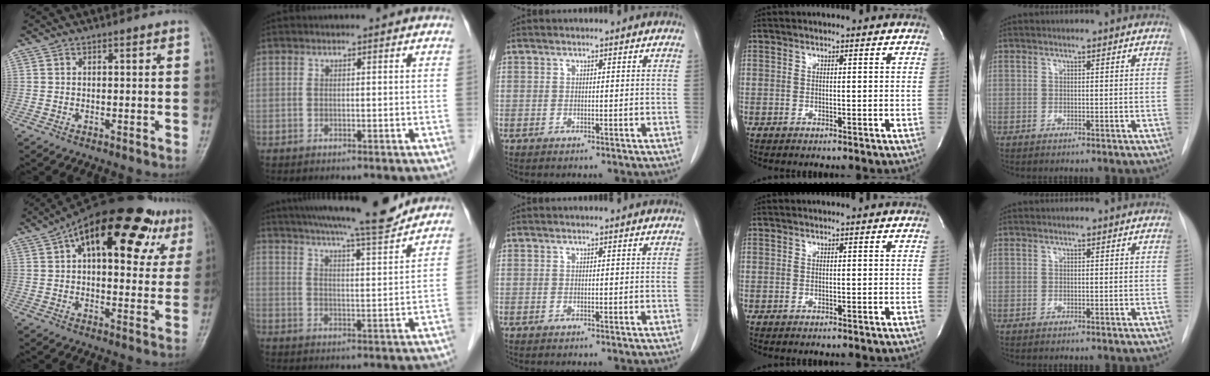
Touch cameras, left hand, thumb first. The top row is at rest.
{"thumb": {"total": 25.2, "force": [11.4, 11.4, 19.4], "torque": [-0.257, 0.019, 0.160]}, "index": {"total": 15.6, "force": [13.8, 0.2, 7.2], "torque": [-0.116, -0.001, 0.199]}}